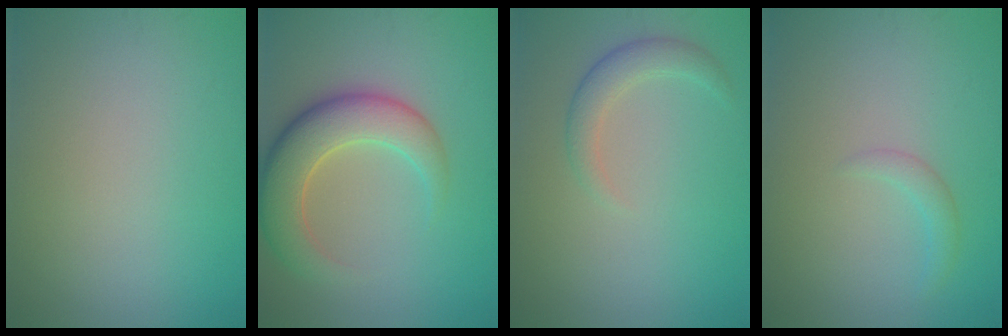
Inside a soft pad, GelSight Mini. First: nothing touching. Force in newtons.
{"total": 6.5, "press": 6.5, "slide": 0.5}
{"total": 2.2, "press": 2.2, "slide": 0.1}
{"total": 1.2, "press": 1.2, "slide": 0.1}